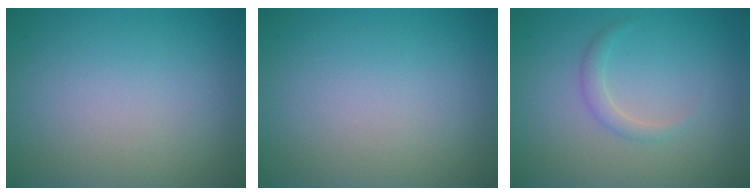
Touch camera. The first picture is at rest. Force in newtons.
{"total": 0.0}
{"total": 1.3, "press": 1.2, "slide": 0.1}